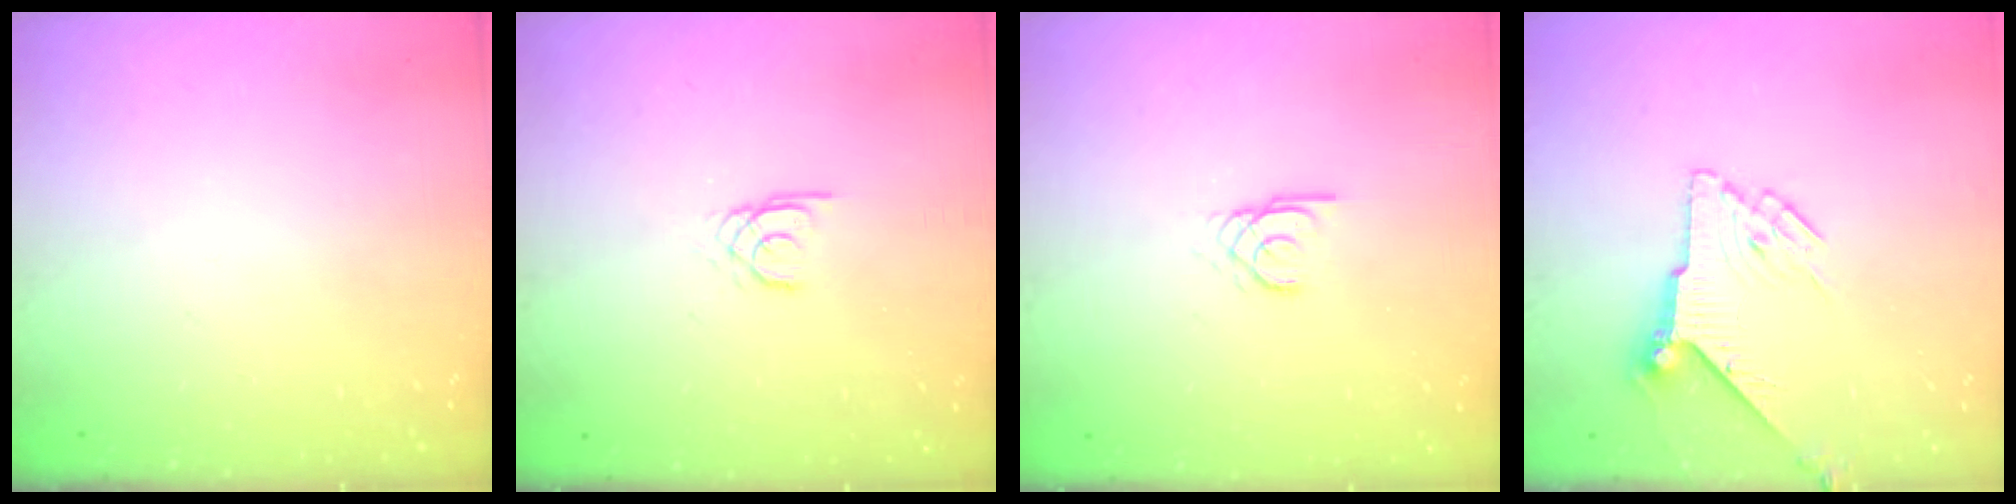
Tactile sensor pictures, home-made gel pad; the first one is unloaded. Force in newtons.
{"total": 1.9, "press": 1.9, "slide": 0.3}
{"total": 2.1, "press": 2.1, "slide": 0.2}
{"total": 6.7, "press": 6.6, "slide": 0.9}